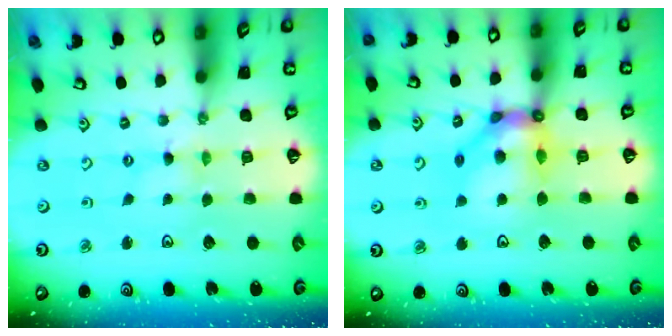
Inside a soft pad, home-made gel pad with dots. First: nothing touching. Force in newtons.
{"total": 12.9, "press": 12.8, "slide": 1.6}